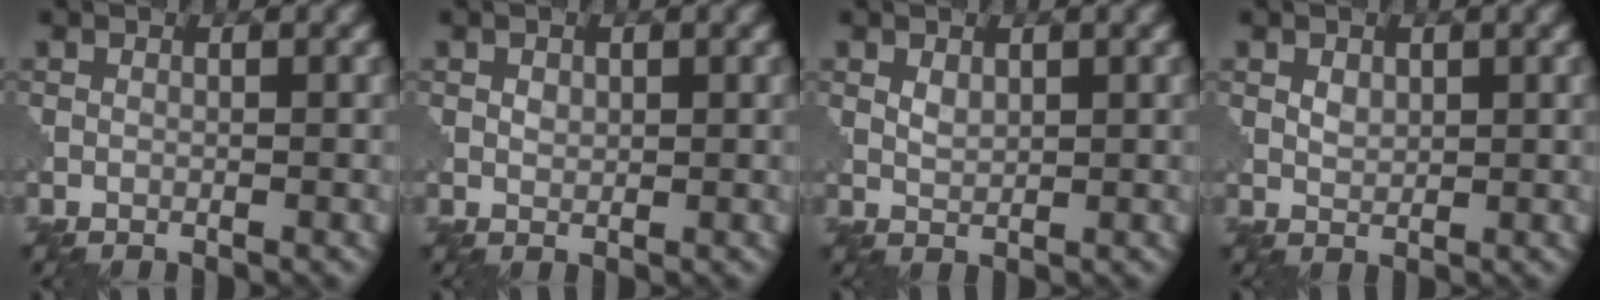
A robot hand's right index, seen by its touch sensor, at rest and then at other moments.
{"total": 0.9, "force": [0.4, 0.7, 0.5], "torque": [-0.009, 0.000, 0.006]}
{"total": 1.4, "force": [0.6, 0.8, 0.9], "torque": [-0.021, -0.001, 0.015]}
{"total": 1.4, "force": [0.6, 0.9, 0.8], "torque": [-0.015, 0.000, 0.012]}